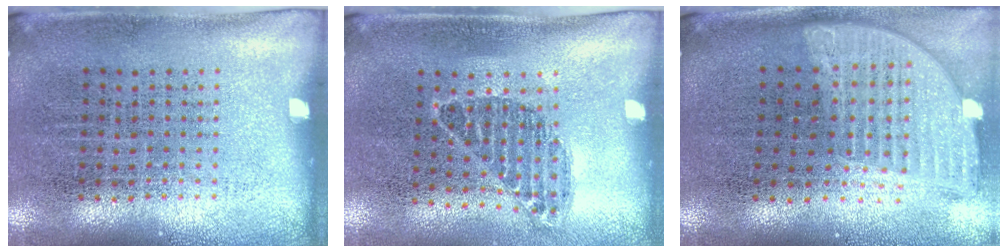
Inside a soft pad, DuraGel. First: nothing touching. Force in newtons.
{"total": 0.9, "press": 0.8, "slide": 0.5}
{"total": 1.8, "press": 1.5, "slide": 1.0}